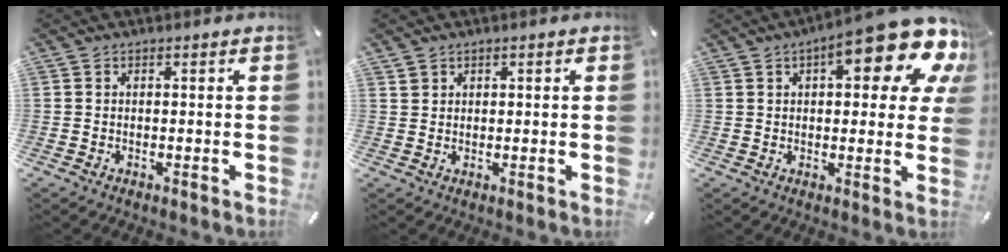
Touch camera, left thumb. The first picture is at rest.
{"total": 1.5, "force": [0.8, 1.2, 0.2], "torque": [0.004, -0.002, 0.014]}
{"total": 17.3, "force": [8.7, 6.4, 13.5], "torque": [-0.175, -0.049, 0.138]}